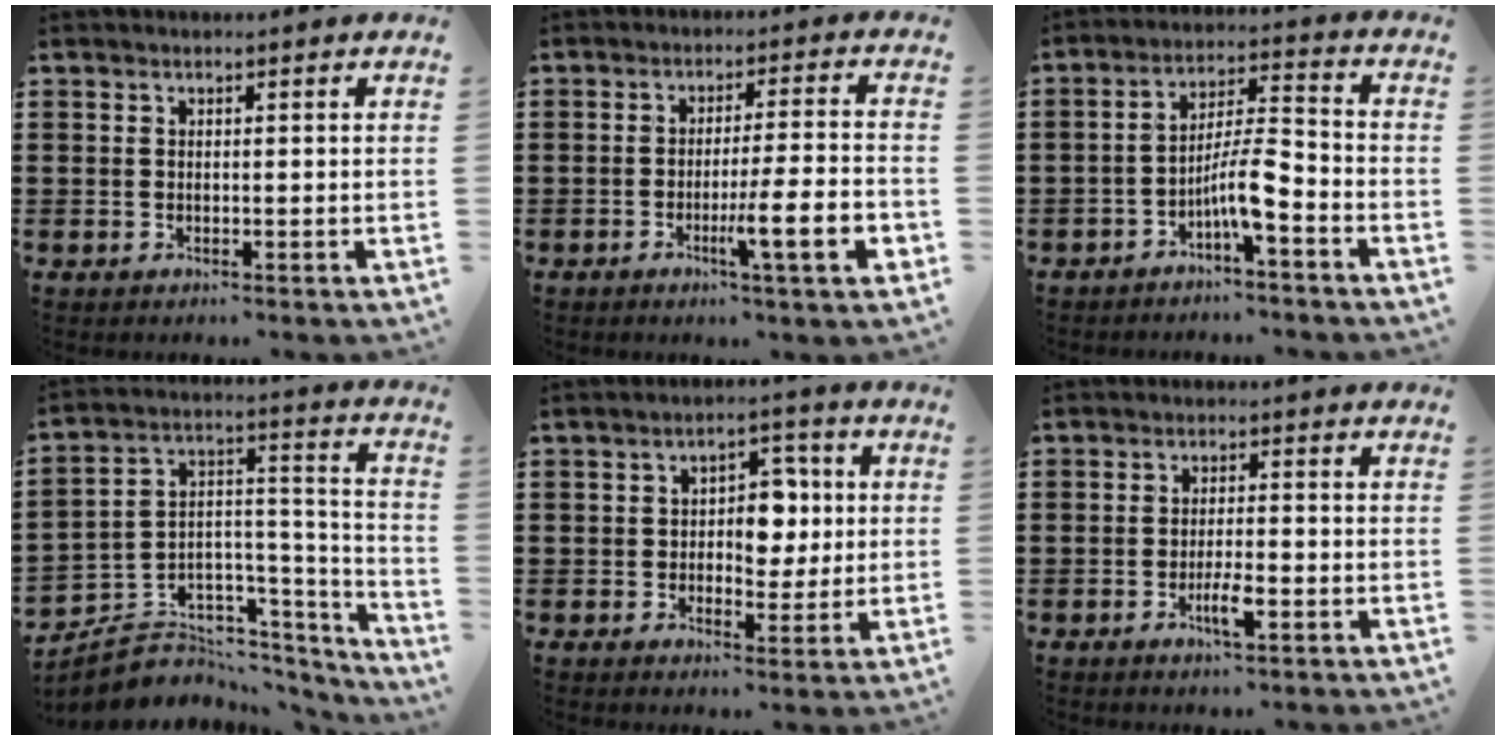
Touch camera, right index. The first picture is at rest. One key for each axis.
{"total": 8.9, "fx": -3.3, "fy": 0.4, "fz": 8.2, "tx": -0.137, "ty": -0.009, "tz": -0.057}
{"total": 7.4, "fx": -4.0, "fy": 1.4, "fz": 6.1, "tx": -0.119, "ty": 0.002, "tz": -0.079}
{"total": 4.5, "fx": -2.9, "fy": 3.5, "fz": 0.2, "tx": -0.021, "ty": -0.014, "tz": -0.054}
{"total": 5.6, "fx": 0.1, "fy": 4.0, "fz": 3.9, "tx": -0.063, "ty": 0.005, "tz": -0.008}
{"total": 3.9, "fx": -1.8, "fy": 1.0, "fz": 3.4, "tx": -0.070, "ty": -0.002, "tz": -0.036}